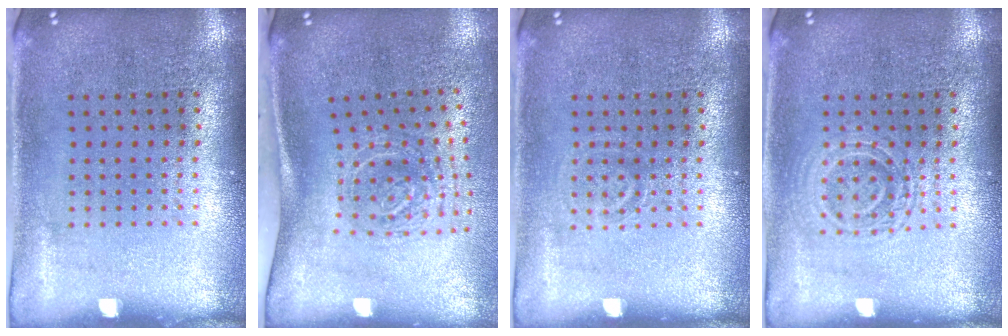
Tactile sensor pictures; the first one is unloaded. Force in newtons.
{"total": 1.9, "press": 1.3, "slide": 1.4}
{"total": 0.8, "press": 0.8, "slide": 0.2}
{"total": 2.2, "press": 2.1, "slide": 0.4}